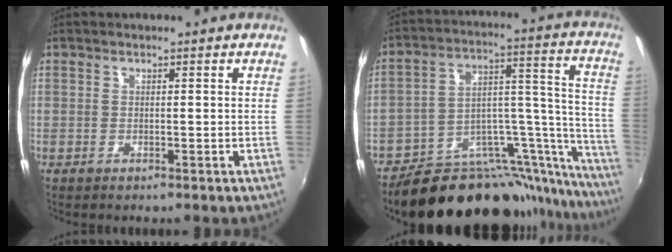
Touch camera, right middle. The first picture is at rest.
{"total": 26.3, "force": [-21.9, 9.0, 11.4], "torque": [-0.113, 0.046, -0.316]}